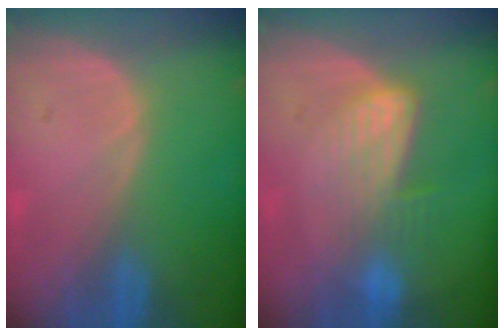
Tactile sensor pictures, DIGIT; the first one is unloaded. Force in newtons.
{"total": 7.0, "press": 5.9, "slide": 3.8}